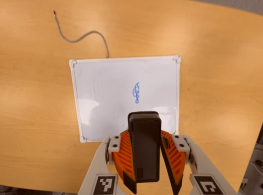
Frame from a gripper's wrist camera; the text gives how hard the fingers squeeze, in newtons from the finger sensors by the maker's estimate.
{"total": 9.2, "left": 9.1, "right": 9.3}